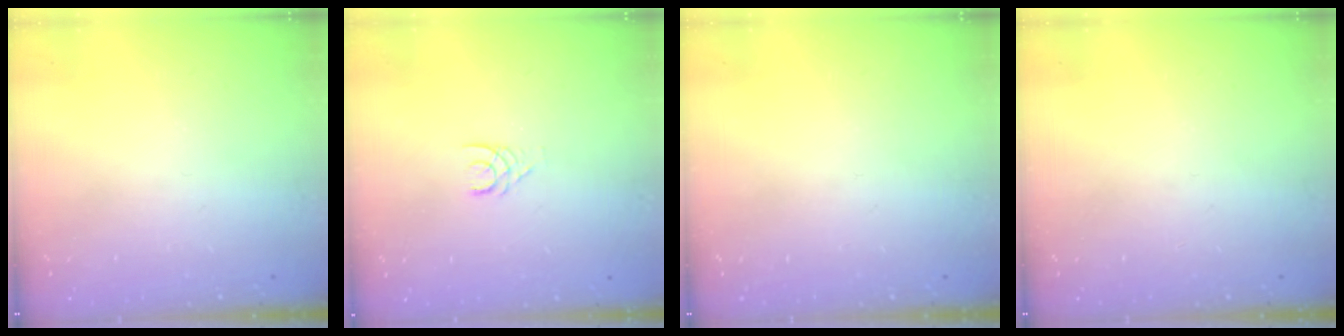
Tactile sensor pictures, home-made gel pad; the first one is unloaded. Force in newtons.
{"total": 2.4, "press": 2.4, "slide": 0.2}
{"total": 0.0}
{"total": 0.0}